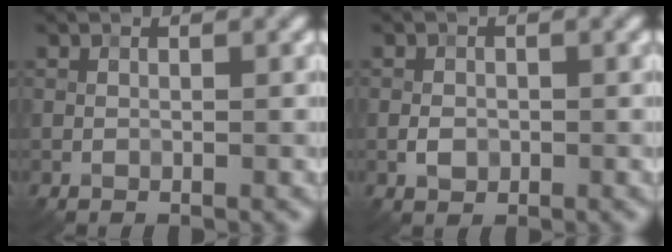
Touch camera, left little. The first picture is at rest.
{"total": 1.4, "force": [-0.3, 1.1, 0.8], "torque": [-0.012, -0.001, -0.009]}